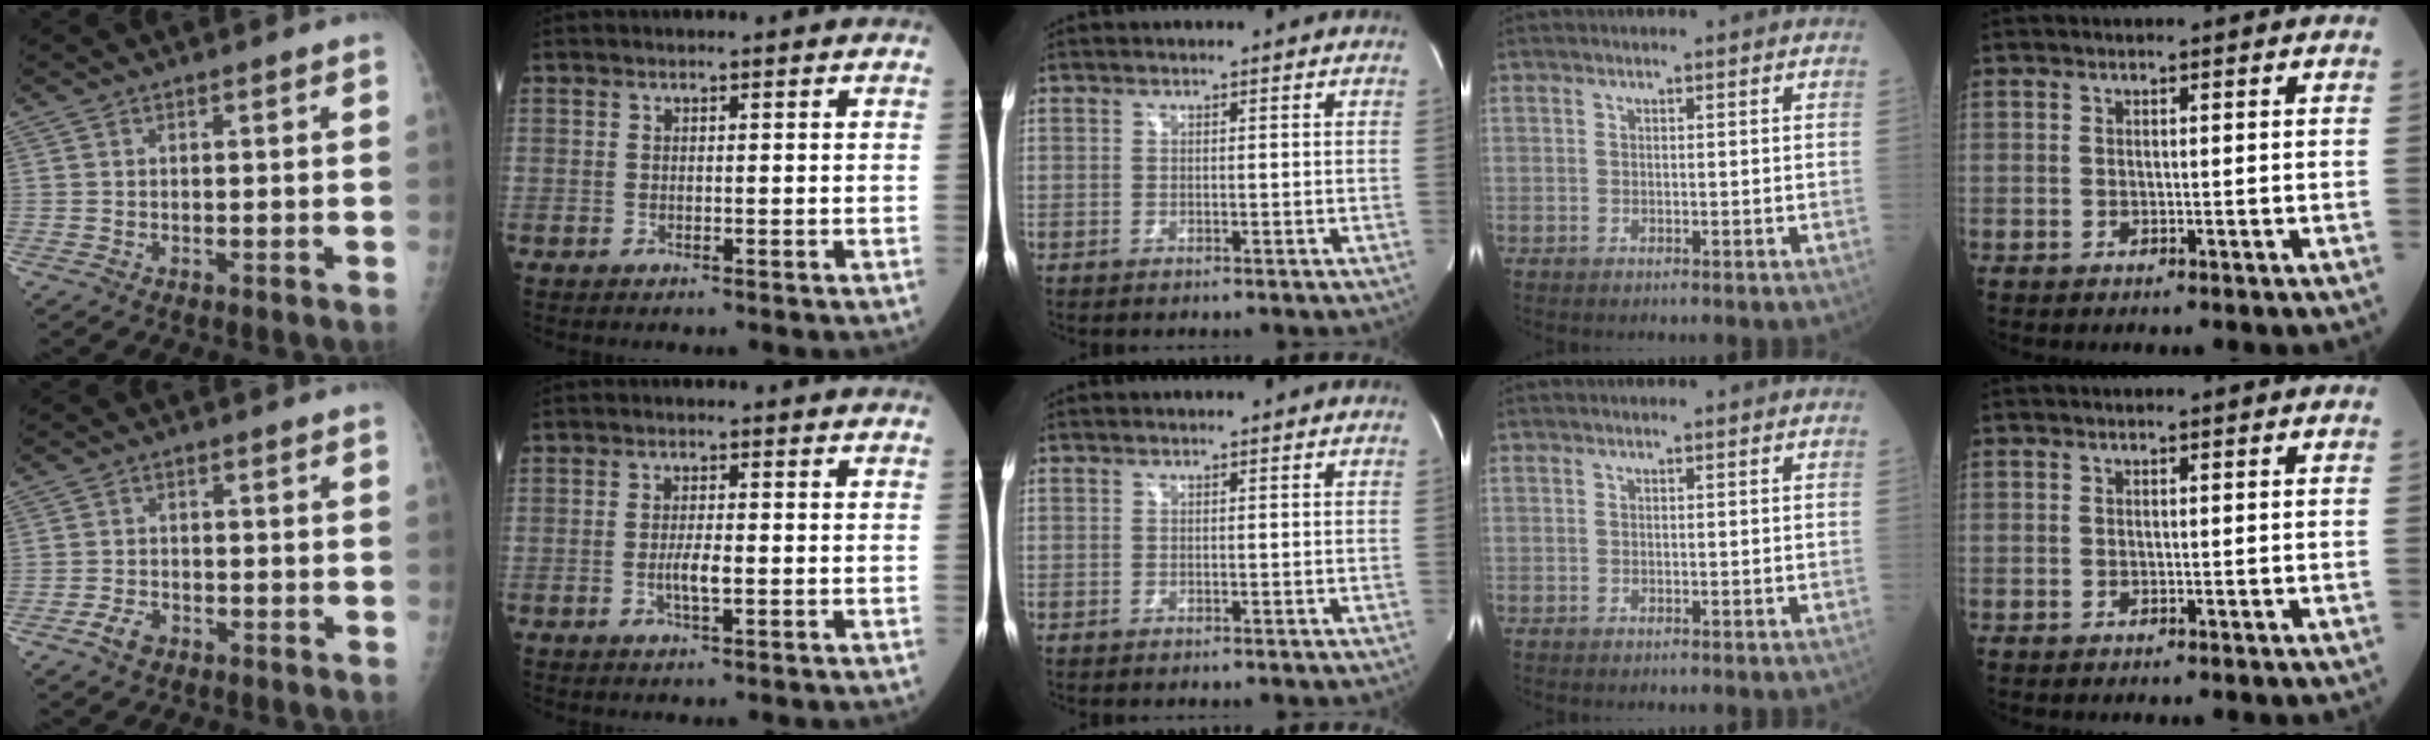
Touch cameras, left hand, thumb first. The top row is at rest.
{"thumb": {"total": 2.8, "force": [-1.7, 1.7, 1.5], "torque": [-0.026, 0.008, -0.028]}, "index": {"total": 2.7, "force": [-0.6, 0.5, 2.6], "torque": [-0.055, -0.001, -0.010]}}